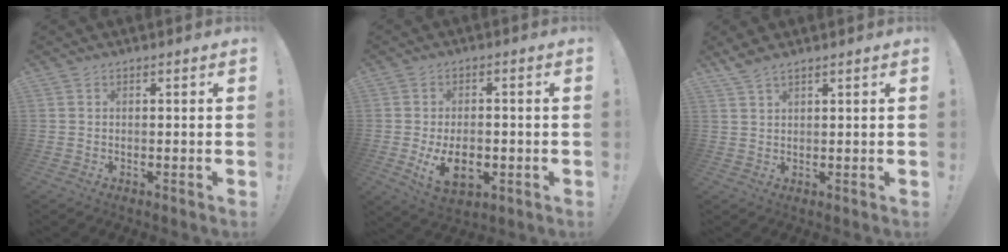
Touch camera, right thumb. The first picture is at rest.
{"total": 10.1, "force": [-2.5, 6.2, 7.6], "torque": [-0.107, -0.003, -0.040]}
{"total": 3.2, "force": [2.6, 0.6, 1.8], "torque": [-0.046, -0.006, 0.050]}